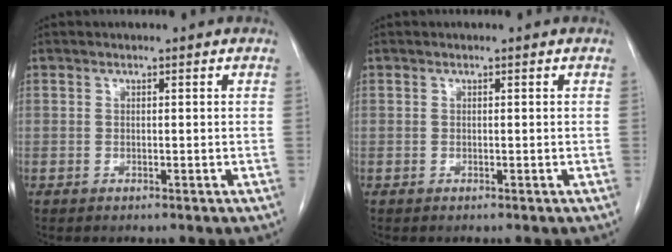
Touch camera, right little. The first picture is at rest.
{"total": 0.0}